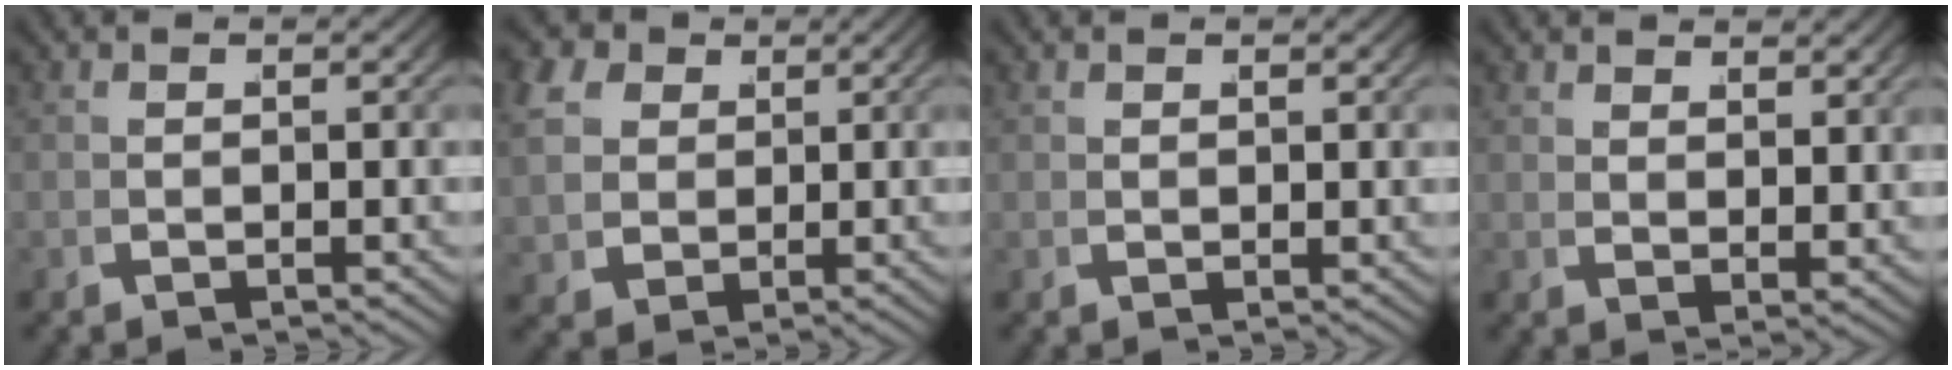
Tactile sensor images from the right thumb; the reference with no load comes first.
{"total": 6.3, "force": [2.1, 5.2, 2.9], "torque": [-0.077, -0.018, 0.045]}
{"total": 0.8, "force": [0.7, 0.3, 0.2], "torque": [0.002, 0.000, 0.018]}
{"total": 2.3, "force": [2.2, 0.2, 0.5], "torque": [0.004, 0.001, 0.044]}